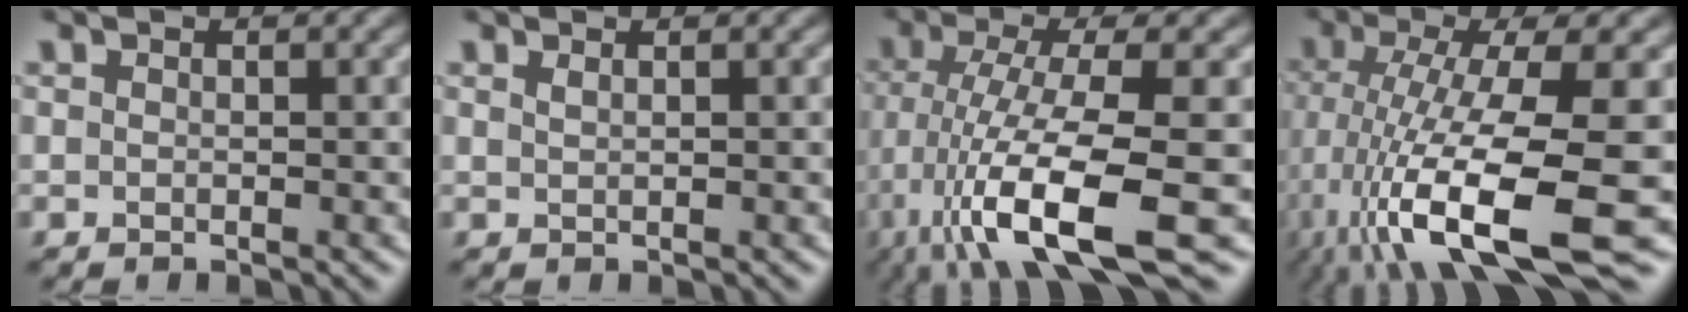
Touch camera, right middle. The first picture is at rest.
{"total": 0.7, "force": [0.5, 0.2, 0.5], "torque": [-0.004, 0.002, 0.008]}
{"total": 11.3, "force": [-4.7, 2.8, 9.9], "torque": [-0.192, -0.012, -0.086]}
{"total": 13.9, "force": [-4.9, 3.9, 12.4], "torque": [-0.241, -0.020, -0.078]}